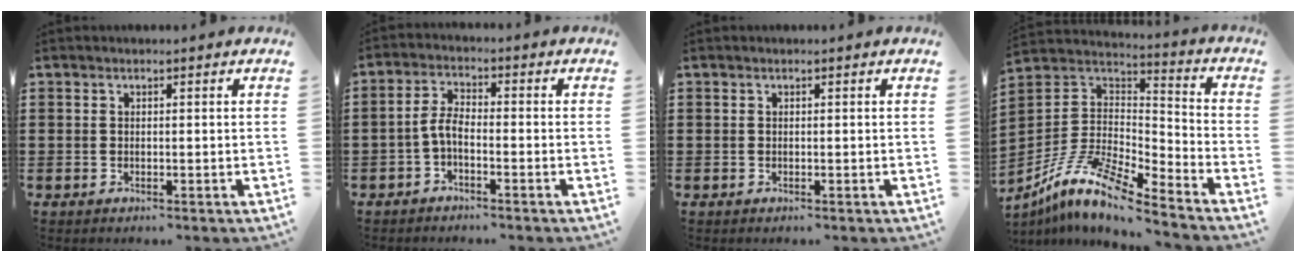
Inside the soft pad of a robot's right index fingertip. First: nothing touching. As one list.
[{"total": 3.7, "force": [-1.7, 1.3, 3.0], "torque": [-0.076, 0.002, -0.040]}, {"total": 0.0}, {"total": 10.7, "force": [-8.4, 1.8, 6.4], "torque": [-0.145, 0.002, -0.176]}]